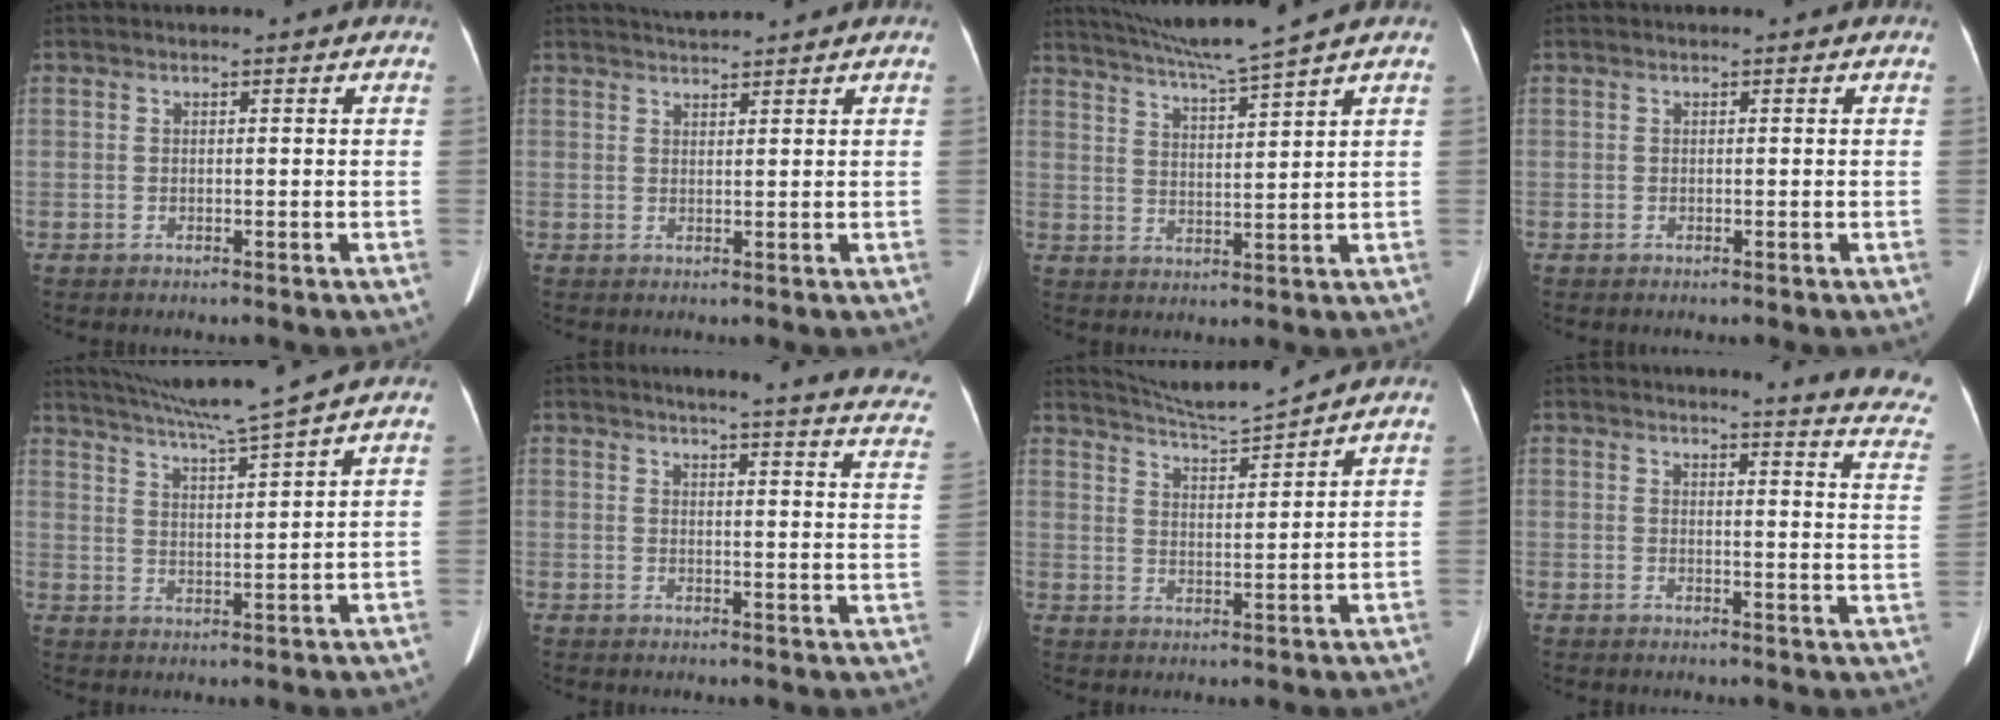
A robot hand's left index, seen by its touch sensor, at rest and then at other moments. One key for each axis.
{"total": 2.6, "fx": 2.6, "fy": -0.2, "fz": 0.5, "tx": -0.008, "ty": 0.019, "tz": 0.049}
{"total": 8.7, "fx": 7.6, "fy": -2.1, "fz": 3.6, "tx": -0.068, "ty": -0.001, "tz": 0.134}
{"total": 0.0}
{"total": 9.9, "fx": 8.6, "fy": -2.4, "fz": 4.4, "tx": -0.081, "ty": -0.004, "tz": 0.145}
{"total": 19.2, "fx": 17.2, "fy": 1.0, "fz": 8.6, "tx": -0.098, "ty": -0.062, "tz": 0.177}
{"total": 6.6, "fx": 6.3, "fy": -1.7, "fz": 1.1, "tx": -0.033, "ty": -0.007, "tz": 0.121}
{"total": 11.3, "fx": 10.8, "fy": -0.3, "fz": 3.2, "tx": -0.019, "ty": -0.090, "tz": 0.088}